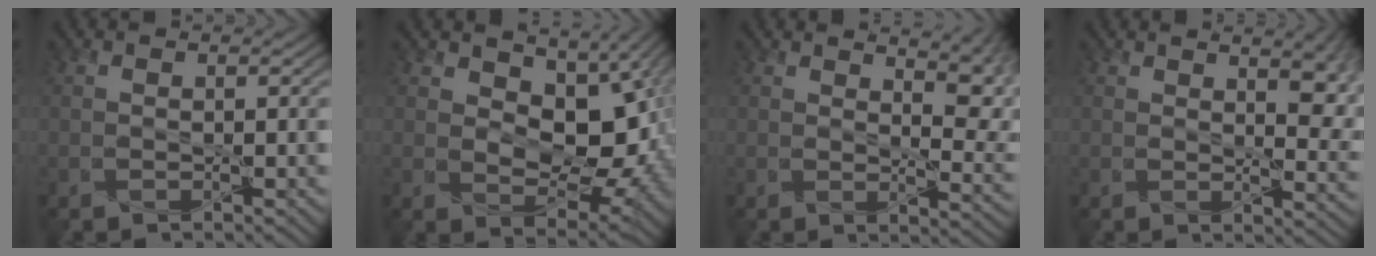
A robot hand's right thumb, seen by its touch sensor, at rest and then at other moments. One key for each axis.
{"total": 9.7, "fx": 2.3, "fy": 6.1, "fz": 7.2, "tx": -0.116, "ty": -0.008, "tz": 0.031}
{"total": 7.9, "fx": 4.8, "fy": 2.4, "fz": 5.8, "tx": -0.083, "ty": -0.001, "tz": 0.079}
{"total": 7.7, "fx": 3.2, "fy": 2.9, "fz": 6.4, "tx": -0.082, "ty": -0.002, "tz": 0.057}